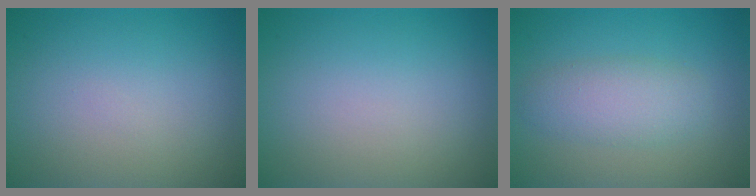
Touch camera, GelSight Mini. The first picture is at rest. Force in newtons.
{"total": 0.0}
{"total": 3.5, "press": 3.5, "slide": 0.2}